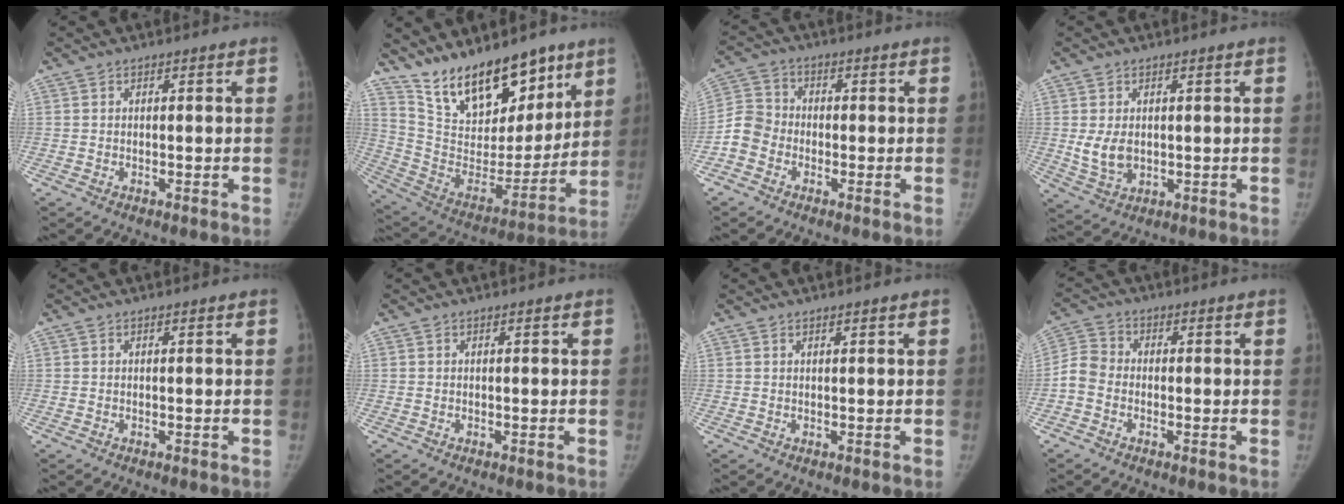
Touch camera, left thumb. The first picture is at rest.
{"total": 22.2, "force": [16.1, 9.9, 11.8], "torque": [-0.148, -0.083, 0.281]}
{"total": 5.6, "force": [-2.2, 4.7, 2.0], "torque": [-0.028, 0.014, -0.055]}
{"total": 5.2, "force": [0.4, 3.6, 3.8], "torque": [-0.064, -0.013, 0.019]}
{"total": 0.0}
{"total": 0.0}
{"total": 0.6, "force": [0.6, 0.1, 0.3], "torque": [-0.007, -0.003, 0.011]}
{"total": 4.7, "force": [-1.4, 3.8, 2.4], "torque": [-0.045, 0.012, -0.041]}